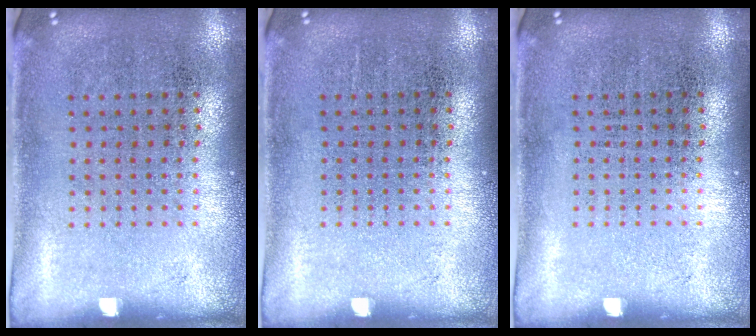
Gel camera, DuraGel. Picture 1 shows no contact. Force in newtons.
{"total": 0.0}
{"total": 0.0}